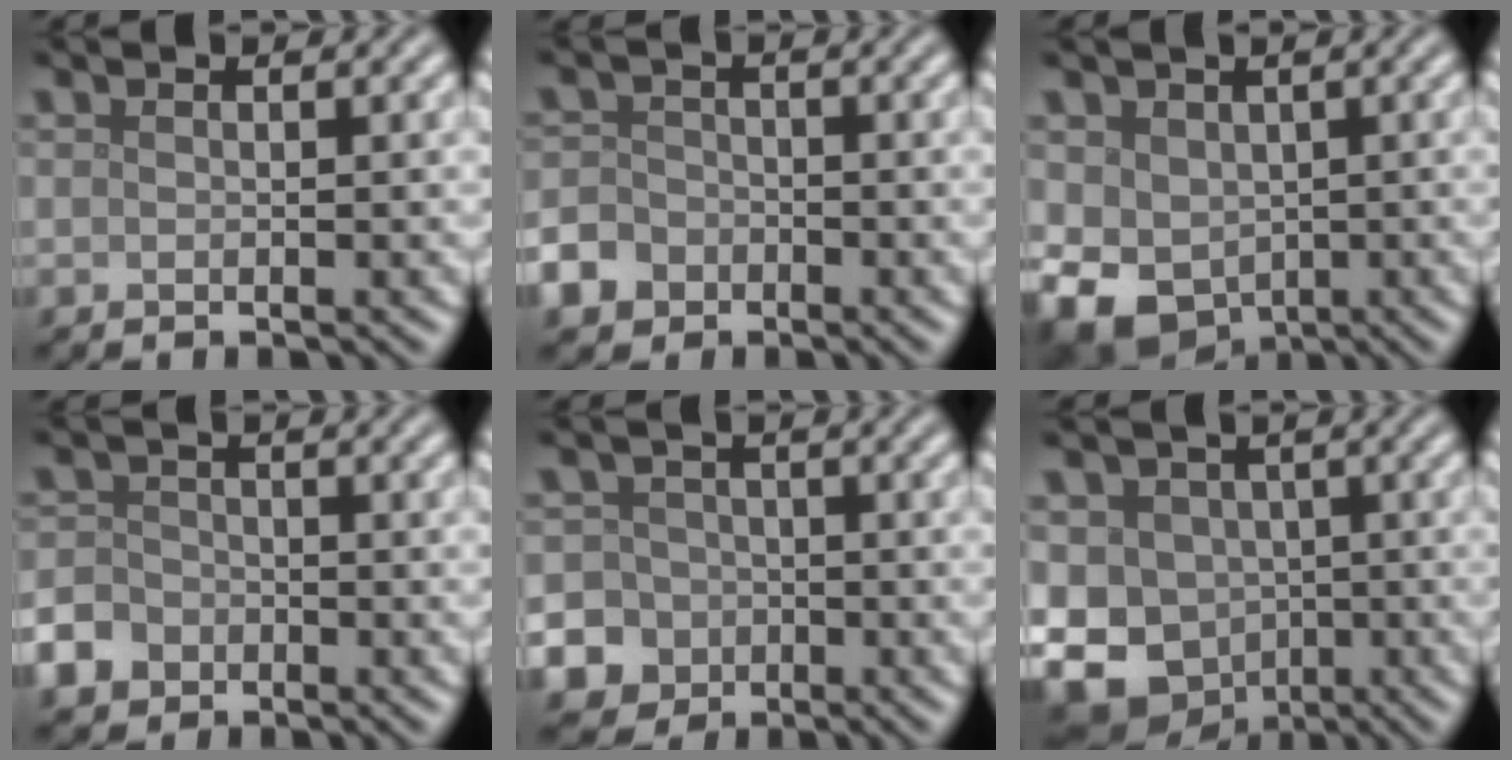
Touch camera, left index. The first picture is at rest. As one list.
[{"total": 4.2, "force": [-2.5, 3.1, 1.1], "torque": [-0.013, -0.009, -0.053]}, {"total": 6.6, "force": [-1.4, 5.2, 3.9], "torque": [-0.081, -0.019, -0.012]}, {"total": 3.9, "force": [-2.4, 2.9, 1.1], "torque": [-0.016, -0.008, -0.051]}, {"total": 11.3, "force": [-5.2, 9.8, 2.1], "torque": [-0.051, -0.029, -0.120]}, {"total": 11.6, "force": [-3.7, 9.8, 4.9], "torque": [-0.091, -0.033, -0.083]}]